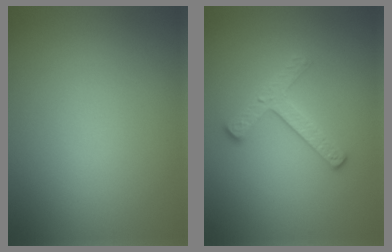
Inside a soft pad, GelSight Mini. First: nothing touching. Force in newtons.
{"total": 2.8, "press": 2.6, "slide": 1.1}